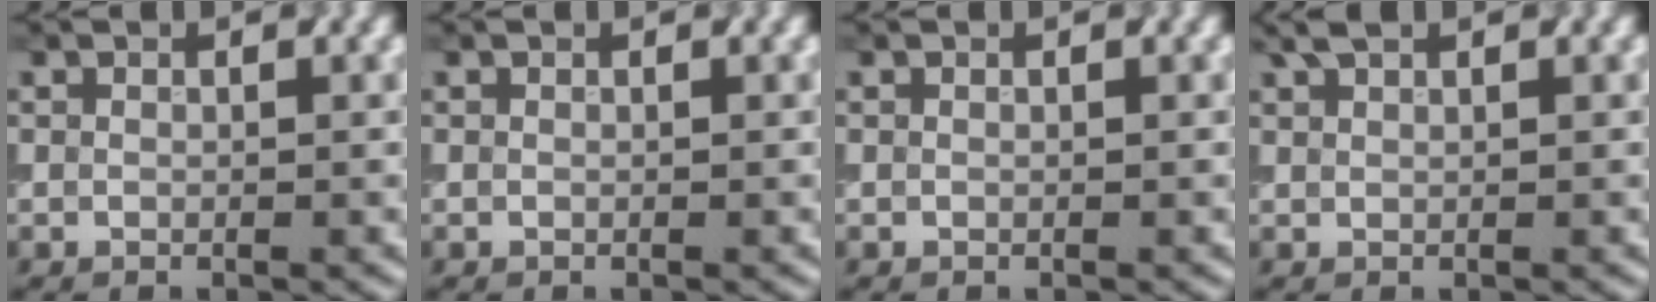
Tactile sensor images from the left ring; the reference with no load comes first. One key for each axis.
{"total": 0.0}
{"total": 0.0}
{"total": 2.0, "fx": 1.4, "fy": 0.9, "fz": 1.1, "tx": -0.027, "ty": 0.013, "tz": 0.030}